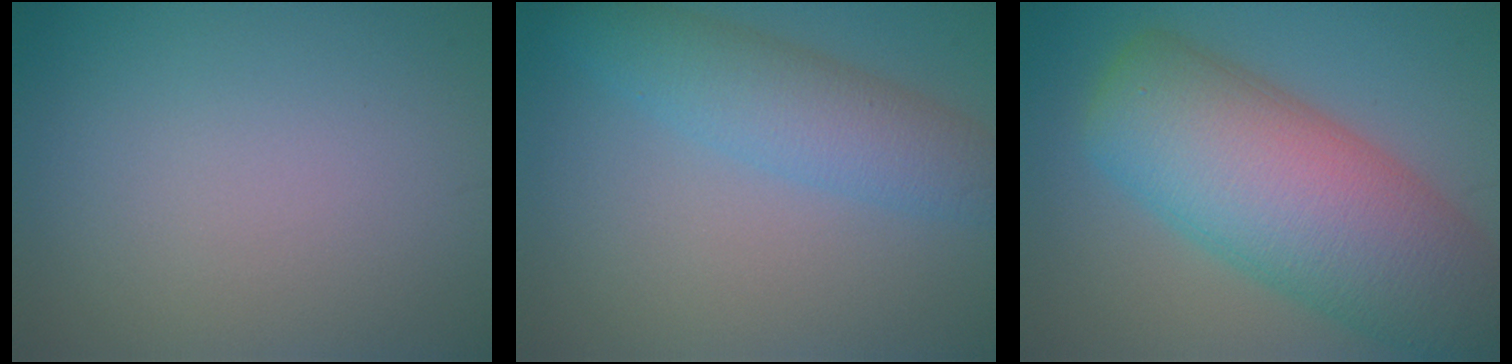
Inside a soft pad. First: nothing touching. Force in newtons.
{"total": 4.8, "press": 4.8, "slide": 0.1}
{"total": 12.3, "press": 12.3, "slide": 0.8}